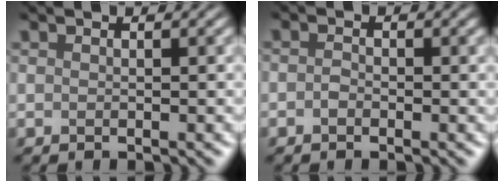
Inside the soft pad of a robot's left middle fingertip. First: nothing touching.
{"total": 1.9, "force": [-1.1, -1.0, -1.2], "torque": [-0.009, 0.001, 0.004]}